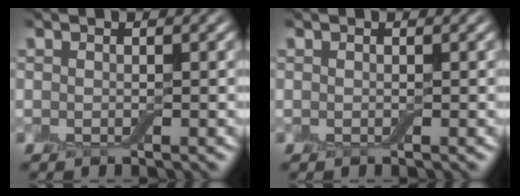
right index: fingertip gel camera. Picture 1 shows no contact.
{"total": 0.0}